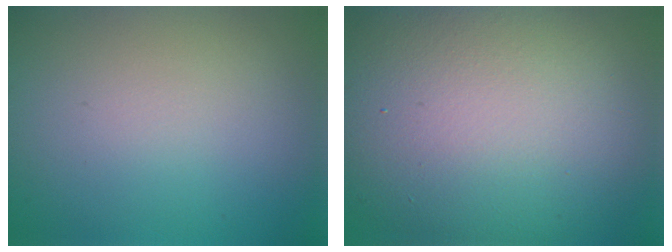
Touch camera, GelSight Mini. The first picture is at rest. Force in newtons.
{"total": 14.7, "press": 14.7, "slide": 0.9}